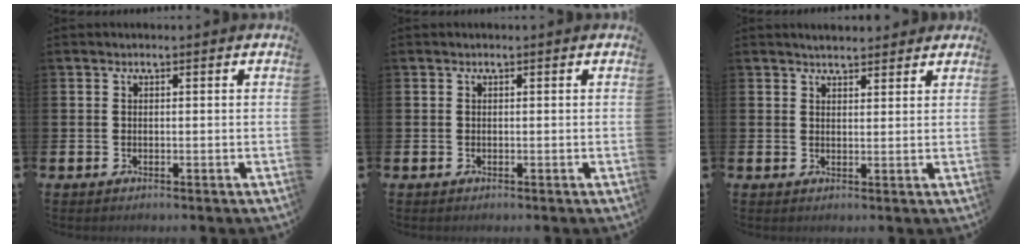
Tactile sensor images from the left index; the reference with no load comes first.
{"total": 0.0}
{"total": 2.9, "force": [2.8, 0.7, 0.2], "torque": [0.000, -0.010, 0.049]}